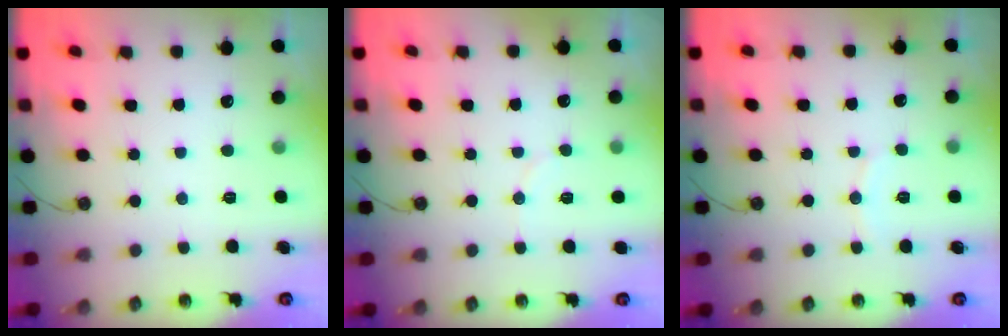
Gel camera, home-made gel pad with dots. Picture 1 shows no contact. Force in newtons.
{"total": 5.3, "press": 5.2, "slide": 1.1}
{"total": 5.9, "press": 5.9, "slide": 0.6}